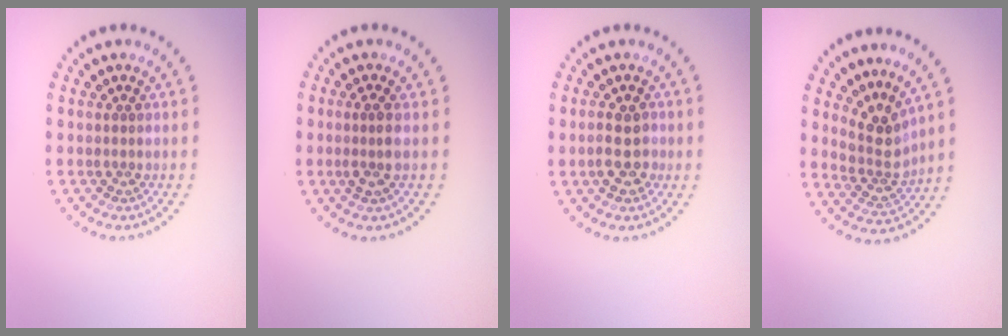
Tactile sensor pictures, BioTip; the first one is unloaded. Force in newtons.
{"total": 1.8, "press": 1.4, "slide": 1.1}
{"total": 2.8, "press": 2.8, "slide": 0.4}
{"total": 3.0, "press": 2.2, "slide": 2.1}